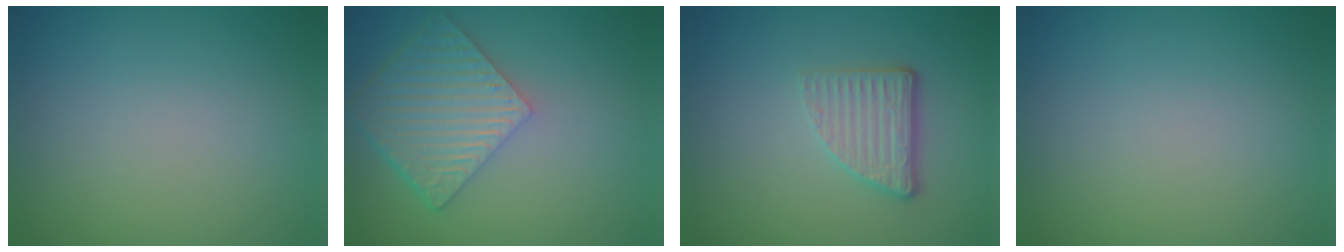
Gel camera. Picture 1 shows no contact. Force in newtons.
{"total": 6.1, "press": 4.5, "slide": 4.1}
{"total": 3.0, "press": 2.1, "slide": 2.1}
{"total": 0.0}